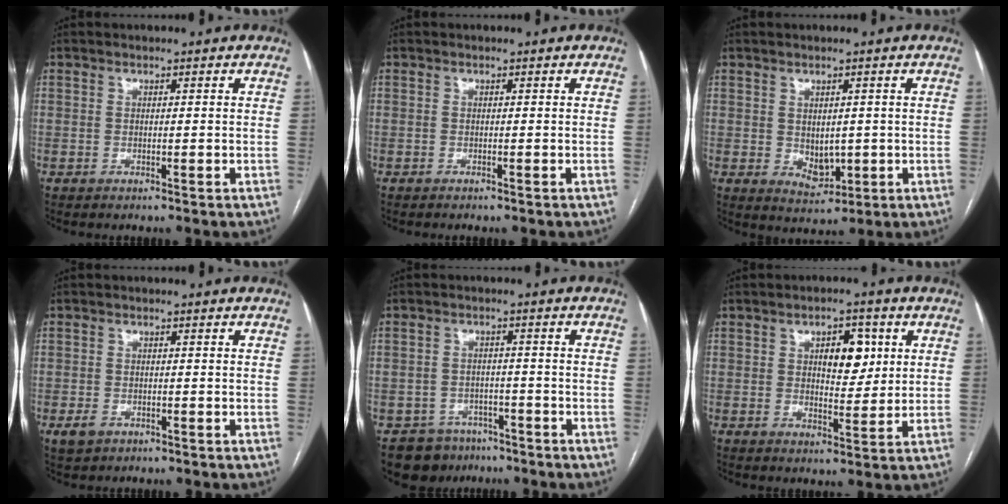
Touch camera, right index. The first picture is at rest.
{"total": 0.7, "force": [-0.6, 0.1, 0.3], "torque": [-0.009, -0.003, -0.008]}
{"total": 4.3, "force": [-0.1, 2.9, 3.1], "torque": [-0.048, -0.007, 0.014]}
{"total": 2.5, "force": [-1.4, 1.7, 1.2], "torque": [-0.028, -0.001, -0.014]}
{"total": 6.7, "force": [-5.1, 4.4, 0.4], "torque": [0.003, 0.014, -0.072]}
{"total": 6.3, "force": [1.9, 3.0, 5.2], "torque": [-0.075, 0.005, 0.032]}